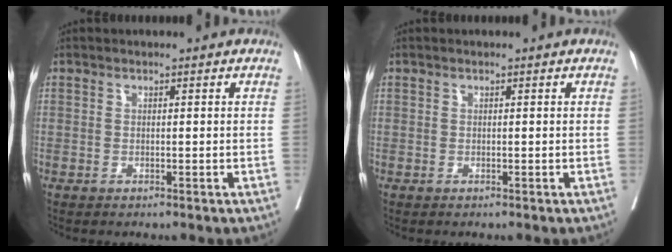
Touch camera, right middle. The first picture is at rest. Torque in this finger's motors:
{"motor_torque": [0.00, 0.00, 0.00, 0.00]}